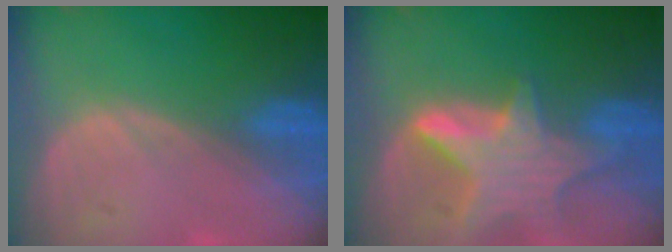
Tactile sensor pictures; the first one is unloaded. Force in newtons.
{"total": 7.9, "press": 7.2, "slide": 3.3}